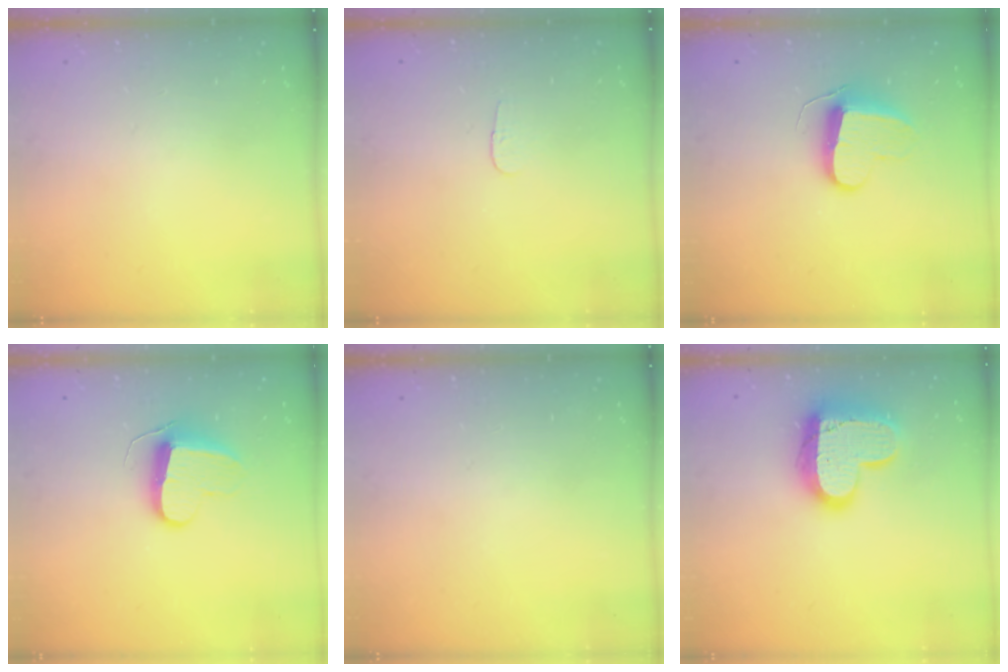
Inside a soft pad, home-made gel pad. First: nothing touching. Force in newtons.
{"total": 2.8, "press": 2.8, "slide": 0.3}
{"total": 10.1, "press": 10.1, "slide": 0.4}
{"total": 10.1, "press": 10.1, "slide": 0.4}
{"total": 0.0}
{"total": 19.0, "press": 19.0, "slide": 1.5}